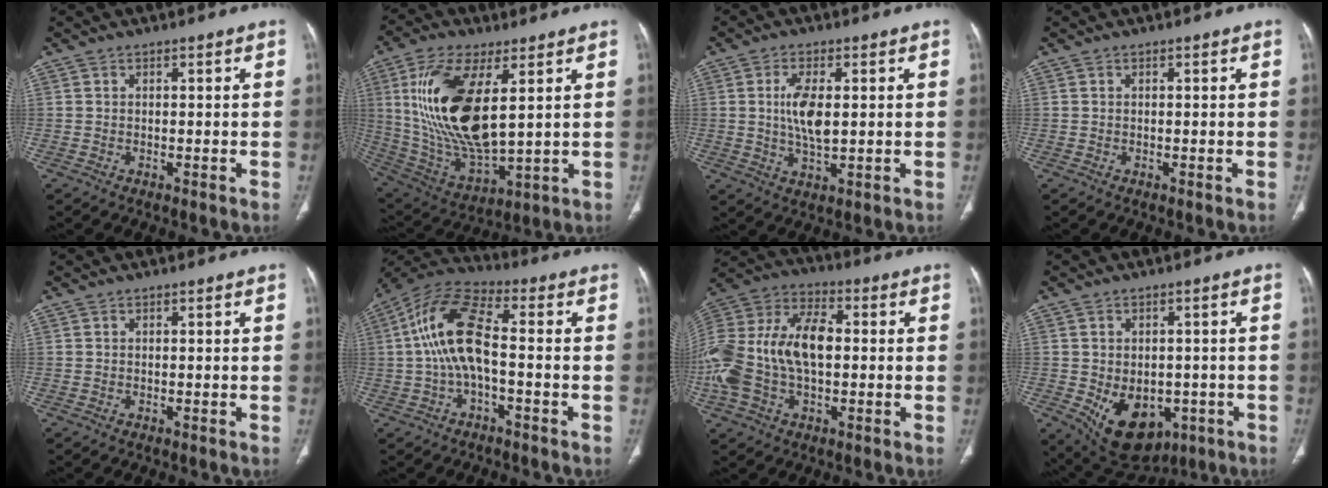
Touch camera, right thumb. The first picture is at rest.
{"total": 21.3, "force": [4.9, 9.0, 18.6], "torque": [-0.371, -0.027, 0.102]}
{"total": 7.1, "force": [0.9, 3.0, 6.4], "torque": [-0.121, -0.009, 0.016]}
{"total": 0.0}
{"total": 0.0}
{"total": 12.6, "force": [-0.8, 5.0, 11.6], "torque": [-0.244, 0.040, -0.023]}
{"total": 22.9, "force": [-0.4, 14.0, 18.2], "torque": [-0.411, 0.031, -0.007]}
{"total": 13.1, "force": [-4.2, 9.1, 8.5], "torque": [-0.109, 0.001, -0.037]}